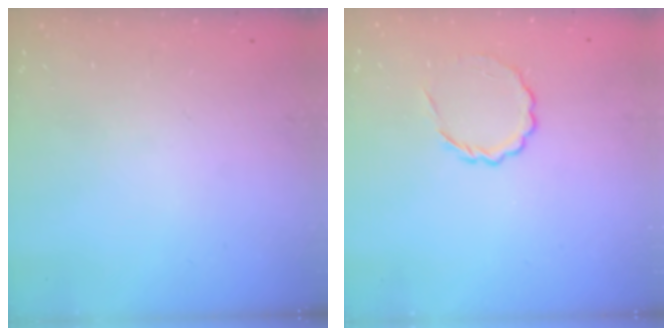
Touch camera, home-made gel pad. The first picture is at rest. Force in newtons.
{"total": 5.8, "press": 5.5, "slide": 1.9}